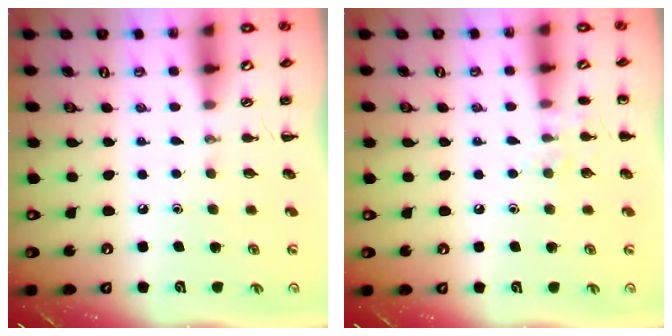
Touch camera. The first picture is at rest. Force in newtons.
{"total": 6.6, "press": 6.4, "slide": 1.3}